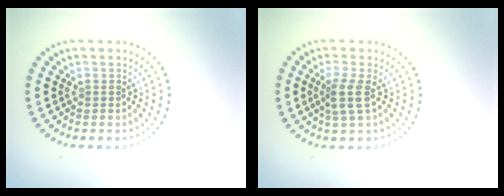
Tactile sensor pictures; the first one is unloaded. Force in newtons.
{"total": 2.1, "press": 1.7, "slide": 1.2}